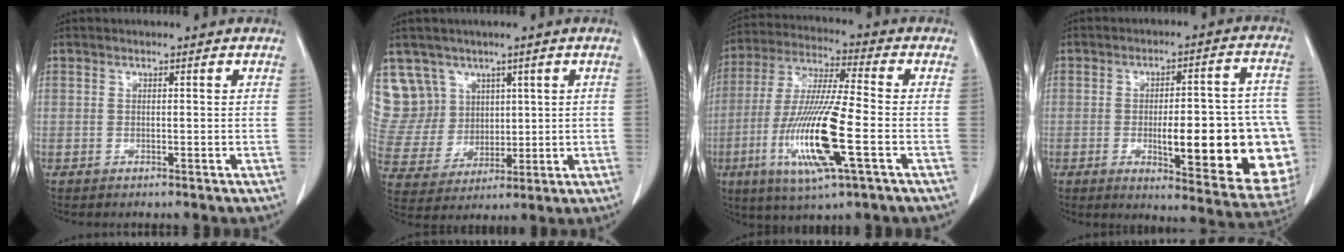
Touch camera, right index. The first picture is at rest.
{"total": 10.0, "force": [5.8, 8.1, 0.6], "torque": [-0.024, 0.038, 0.131]}
{"total": 16.0, "force": [-4.7, 1.0, 15.3], "torque": [-0.316, -0.020, -0.088]}
{"total": 21.9, "force": [-4.3, 4.9, 20.9], "torque": [-0.185, 0.020, -0.033]}